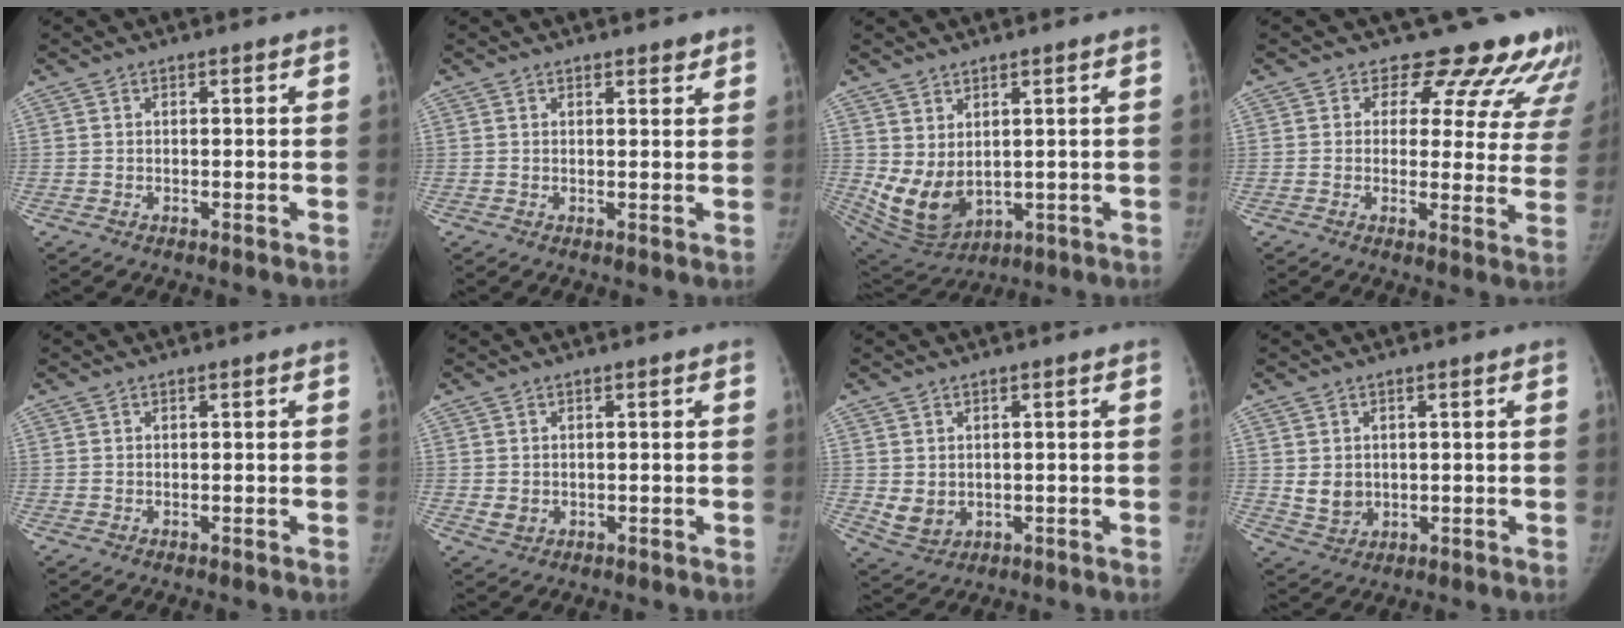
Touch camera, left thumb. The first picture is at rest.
{"total": 1.6, "force": [1.3, 0.7, 0.7], "torque": [0.001, -0.008, 0.015]}
{"total": 9.9, "force": [1.2, 6.6, 7.3], "torque": [-0.129, -0.022, 0.049]}
{"total": 14.5, "force": [12.7, 6.3, 3.2], "torque": [0.019, -0.080, 0.122]}
{"total": 0.0}
{"total": 2.1, "force": [-0.1, 1.8, 1.0], "torque": [-0.013, -0.002, 0.005]}
{"total": 4.6, "force": [0.0, 3.8, 2.5], "torque": [-0.035, -0.009, 0.018]}
{"total": 4.4, "force": [0.5, 3.7, 2.2], "torque": [-0.024, -0.009, 0.022]}